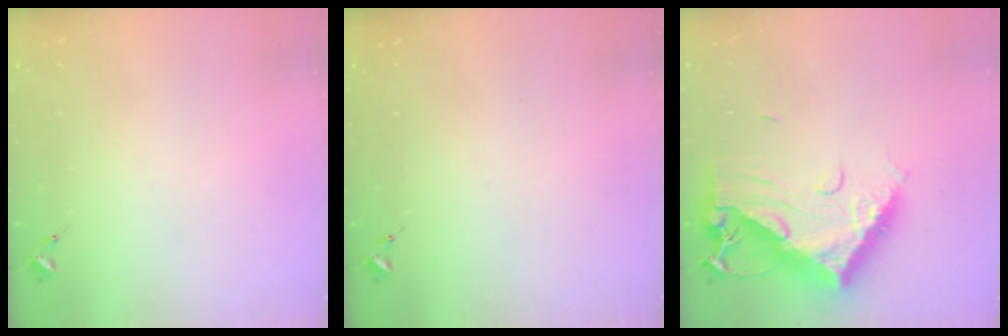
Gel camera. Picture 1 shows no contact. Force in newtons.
{"total": 0.0}
{"total": 15.7, "press": 15.6, "slide": 1.5}